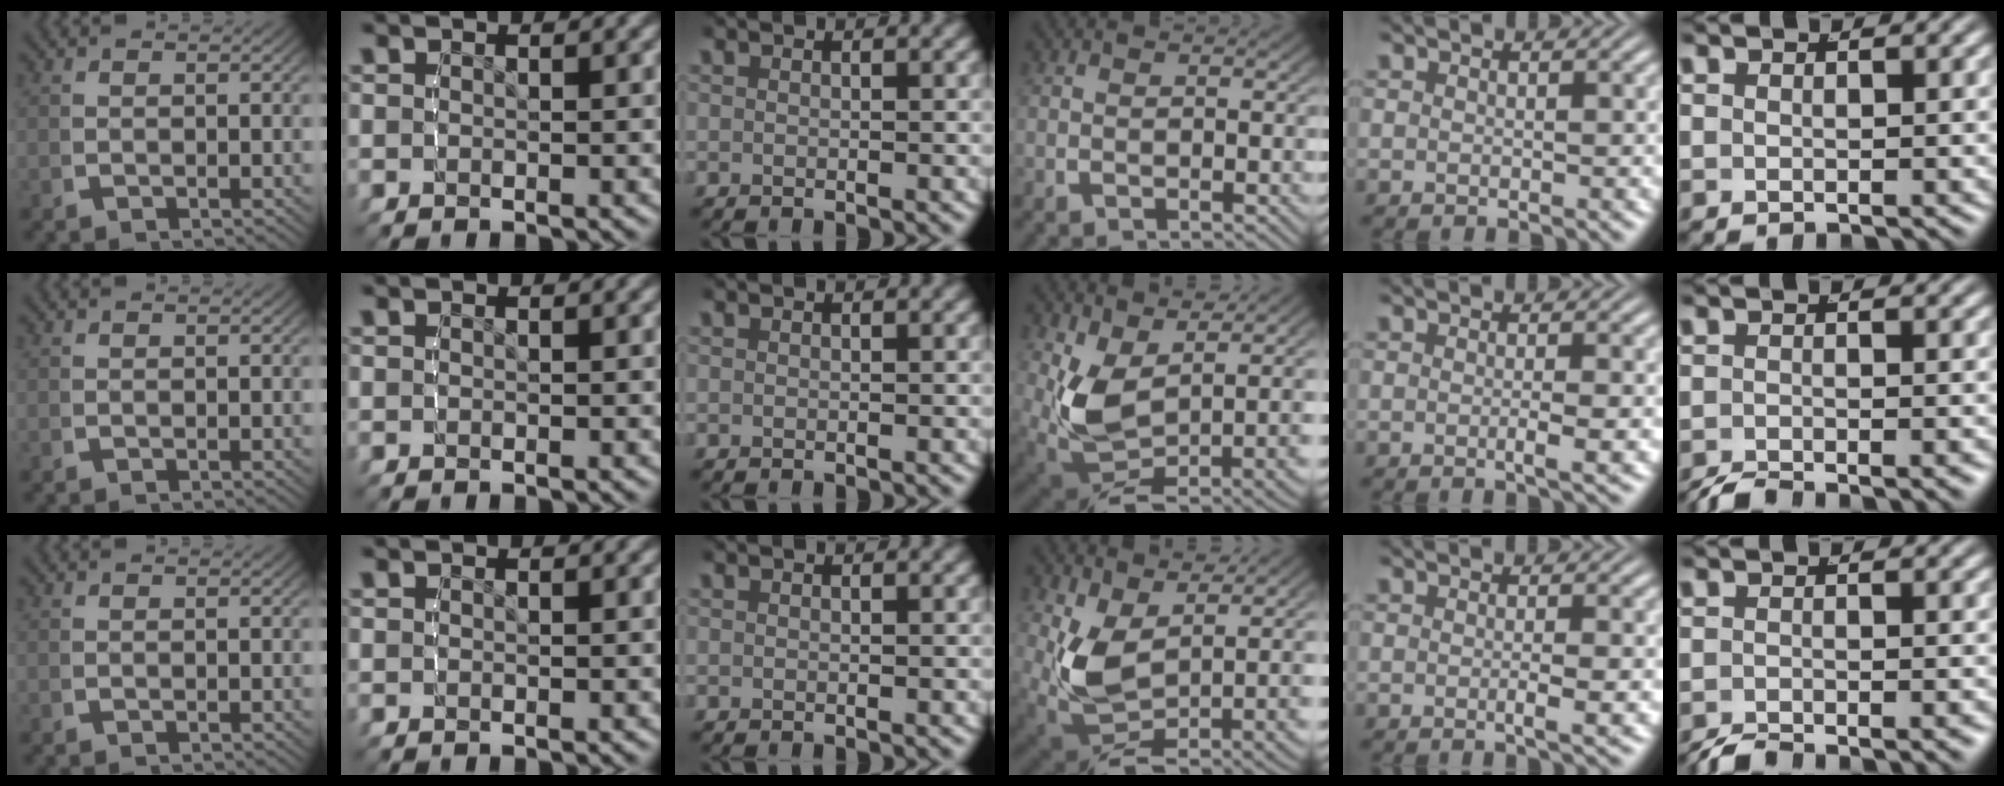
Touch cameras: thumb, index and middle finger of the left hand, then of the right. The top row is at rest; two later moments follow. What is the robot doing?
{"motion": "lift_and_place", "object": "stress ball aka squeeze ball"}